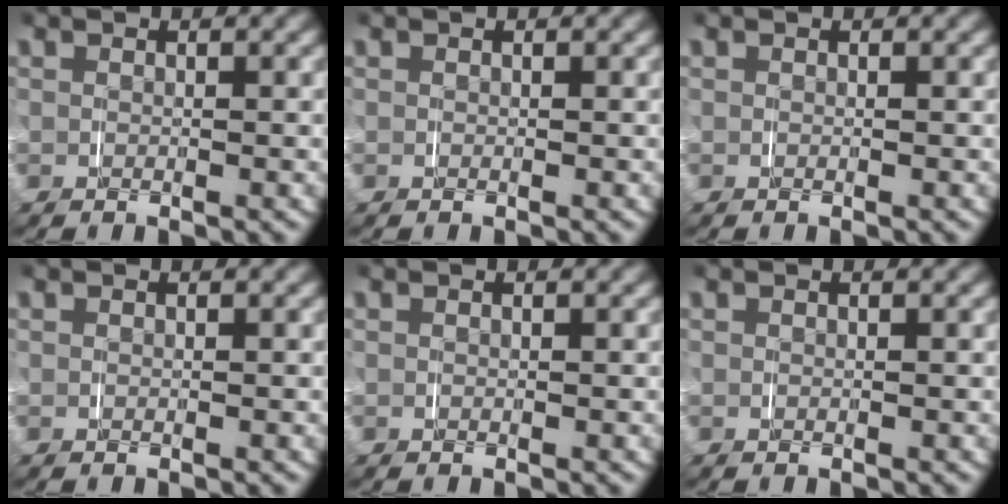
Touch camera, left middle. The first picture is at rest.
{"total": 0.0}
{"total": 0.0}
{"total": 0.0}
{"total": 0.0}
{"total": 0.0}